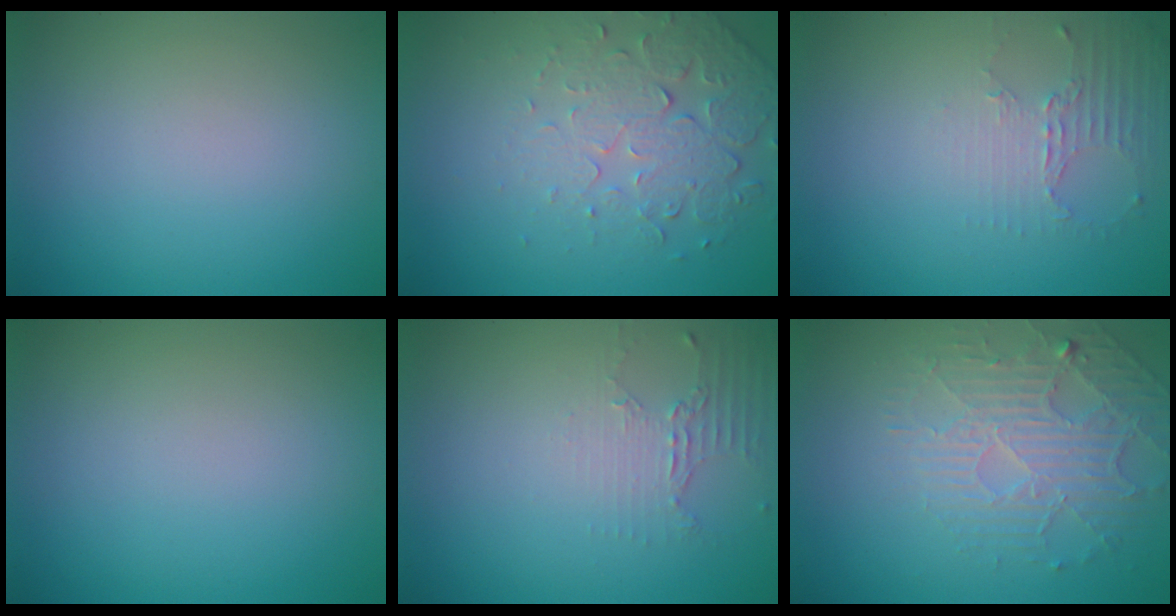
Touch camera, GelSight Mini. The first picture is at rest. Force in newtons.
{"total": 4.9, "press": 3.4, "slide": 3.6}
{"total": 2.3, "press": 1.6, "slide": 1.6}
{"total": 0.0}
{"total": 1.9, "press": 1.4, "slide": 1.3}
{"total": 4.5, "press": 3.3, "slide": 3.1}